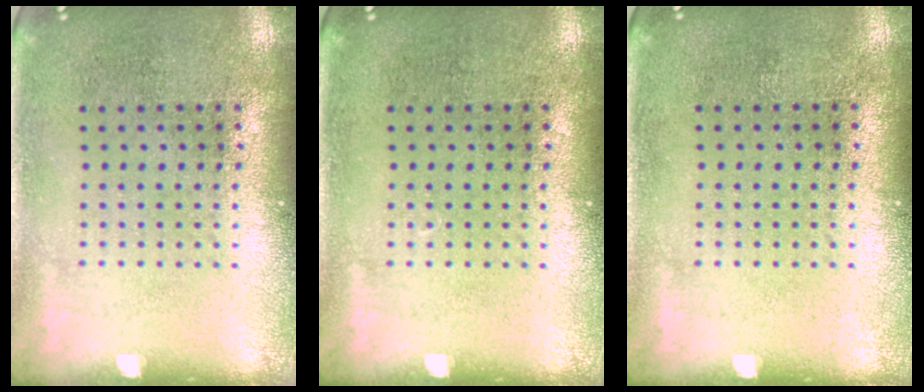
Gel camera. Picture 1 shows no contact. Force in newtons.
{"total": 0.0}
{"total": 0.0}